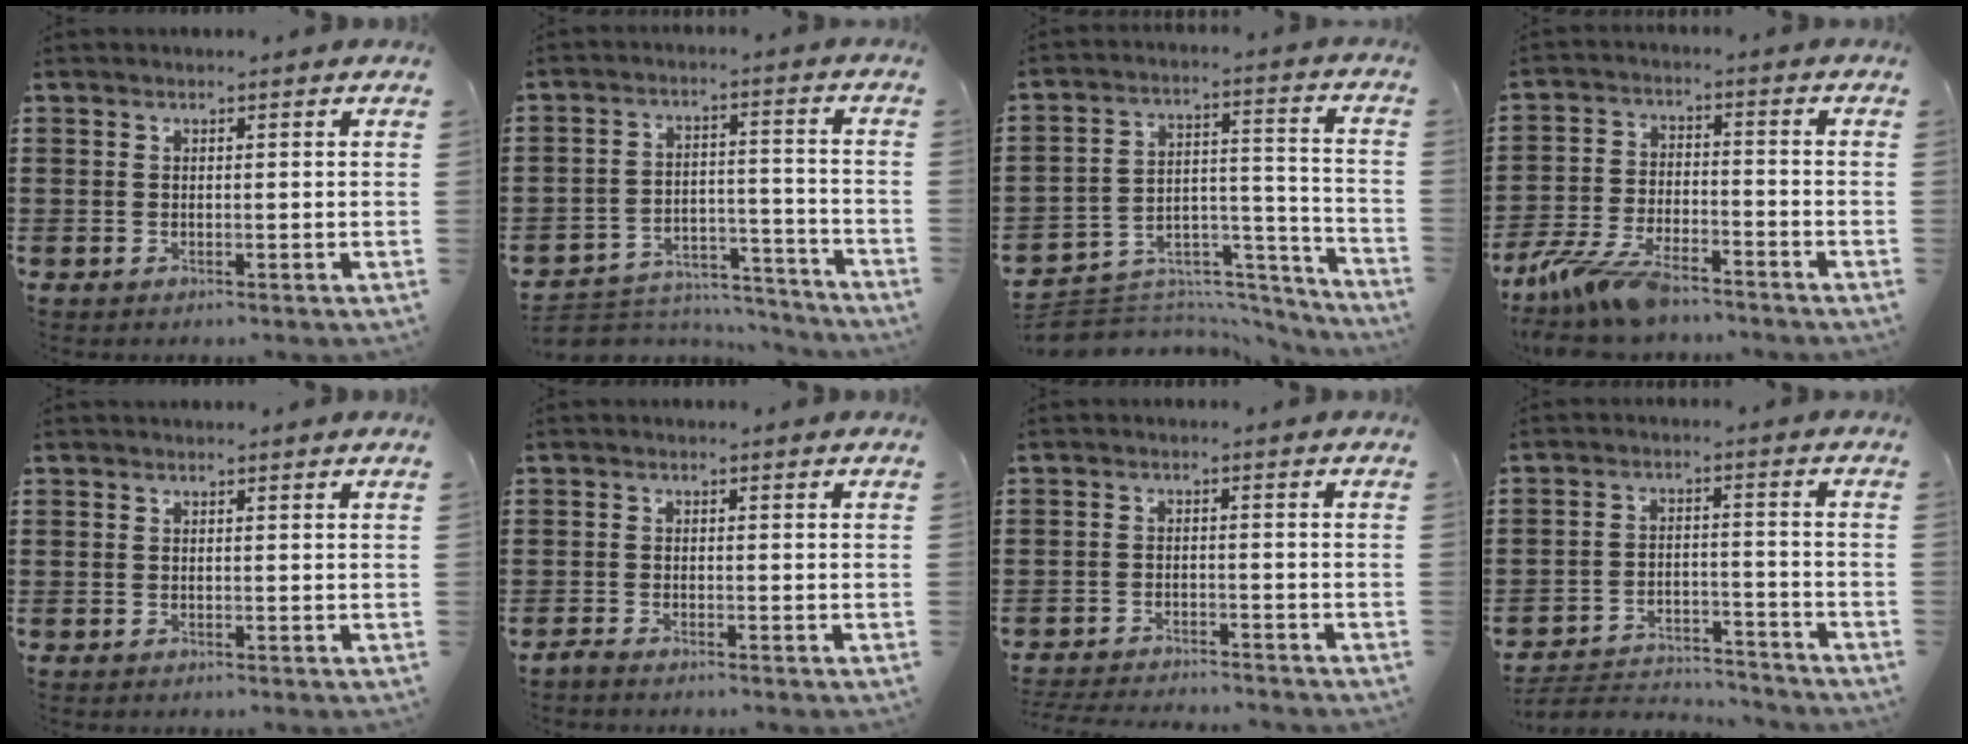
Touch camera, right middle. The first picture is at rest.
{"total": 5.1, "force": [-5.0, 1.4, 0.1], "torque": [-0.004, 0.013, -0.103]}
{"total": 5.8, "force": [-5.1, 2.7, 0.5], "torque": [-0.008, 0.009, -0.097]}
{"total": 8.5, "force": [-7.0, 2.0, 4.4], "torque": [-0.109, 0.001, -0.138]}
{"total": 0.0}
{"total": 1.0, "force": [-1.0, 0.1, 0.3], "torque": [-0.008, -0.002, -0.019]}
{"total": 3.0, "force": [-3.0, 0.1, 0.2], "torque": [-0.013, -0.003, -0.066]}
{"total": 3.9, "force": [-3.8, 0.9, 0.6], "torque": [-0.023, 0.004, -0.083]}